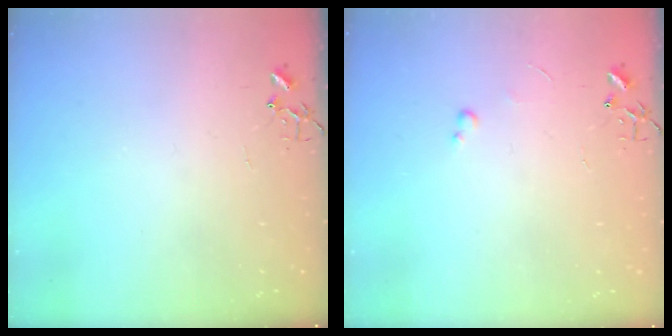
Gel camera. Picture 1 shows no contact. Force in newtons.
{"total": 2.4, "press": 2.3, "slide": 0.4}